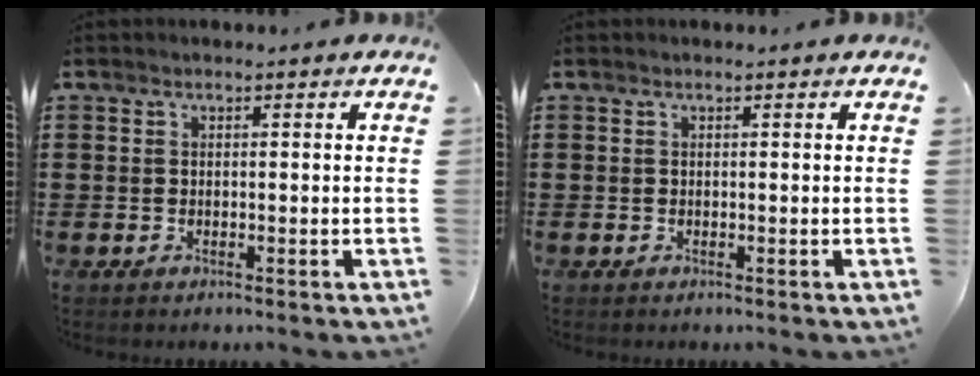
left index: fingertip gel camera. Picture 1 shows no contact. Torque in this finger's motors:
{"motor_torque": [-0.05, 0.17, -0.09, -0.03]}